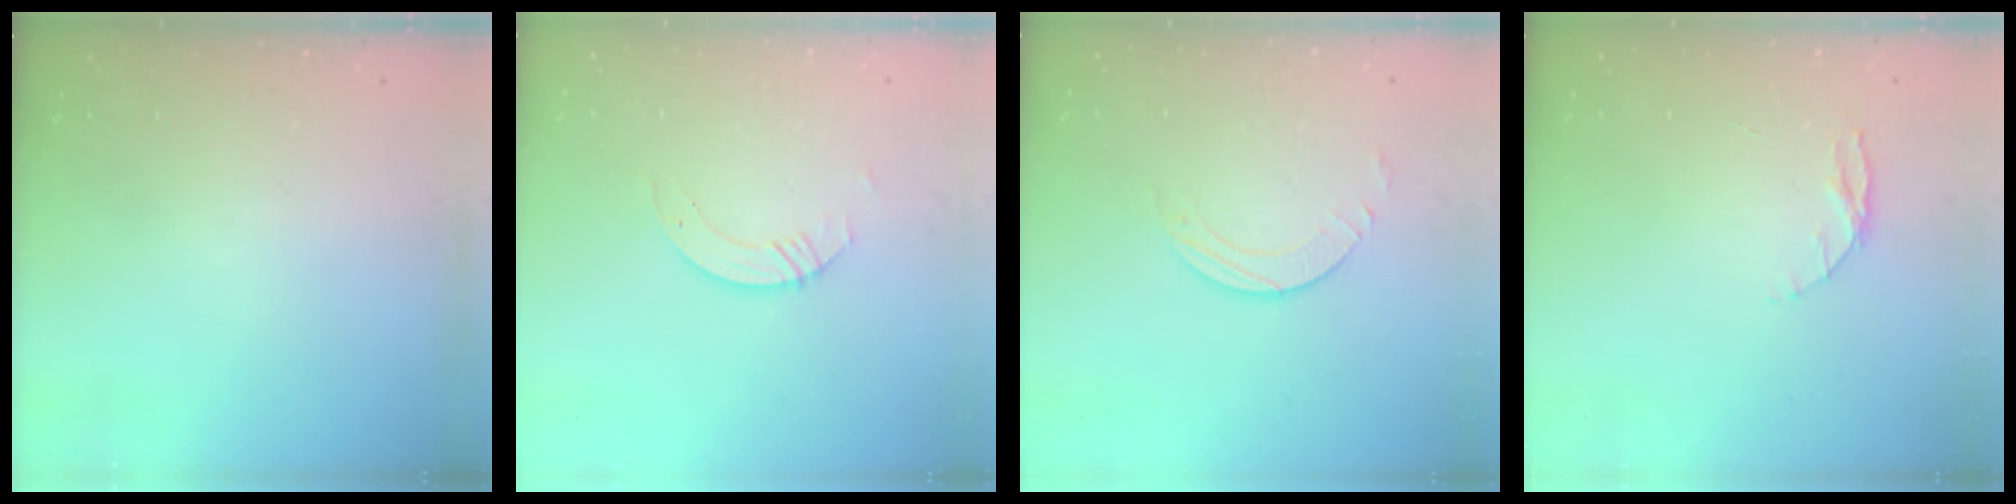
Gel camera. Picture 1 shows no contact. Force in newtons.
{"total": 3.5, "press": 3.5, "slide": 0.4}
{"total": 2.7, "press": 2.7, "slide": 0.2}
{"total": 4.9, "press": 4.8, "slide": 0.5}